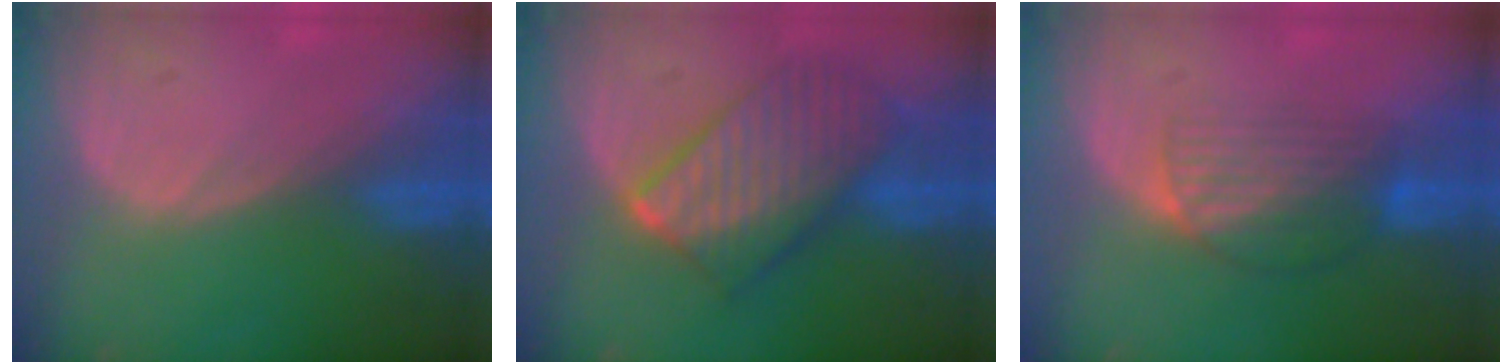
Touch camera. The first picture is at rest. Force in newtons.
{"total": 10.2, "press": 10.2, "slide": 0.8}
{"total": 6.6, "press": 5.8, "slide": 3.3}